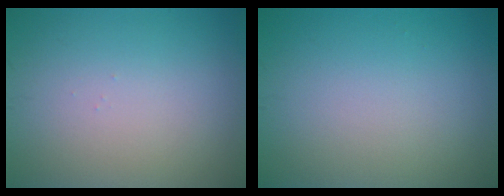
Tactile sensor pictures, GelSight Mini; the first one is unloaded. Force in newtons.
{"total": 0.0}